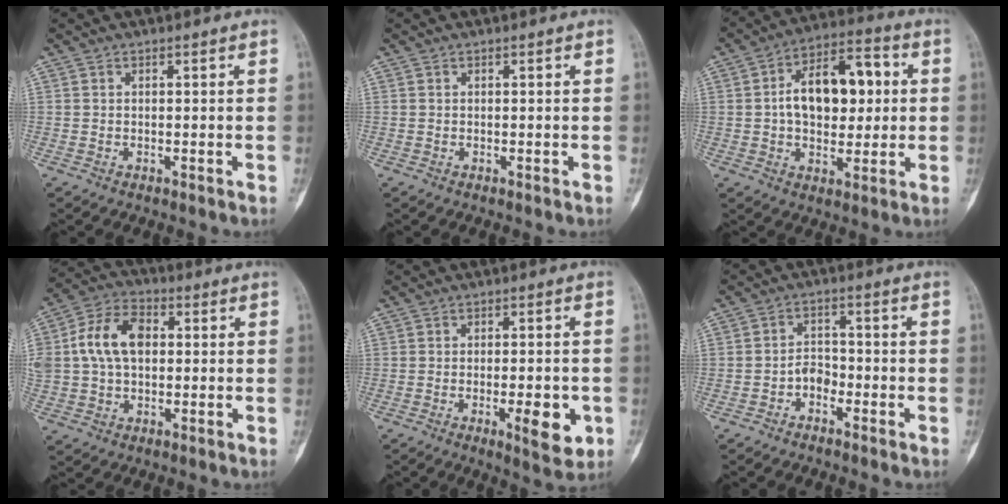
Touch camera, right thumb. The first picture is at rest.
{"total": 0.0}
{"total": 15.4, "force": [1.5, 9.1, 12.3], "torque": [-0.158, 0.024, 0.019]}
{"total": 12.7, "force": [1.5, 8.5, 9.3], "torque": [-0.173, 0.026, 0.023]}
{"total": 8.0, "force": [-2.5, 2.7, 7.1], "torque": [-0.090, -0.002, -0.029]}
{"total": 3.3, "force": [-1.8, 2.3, 1.5], "torque": [-0.010, 0.023, -0.039]}